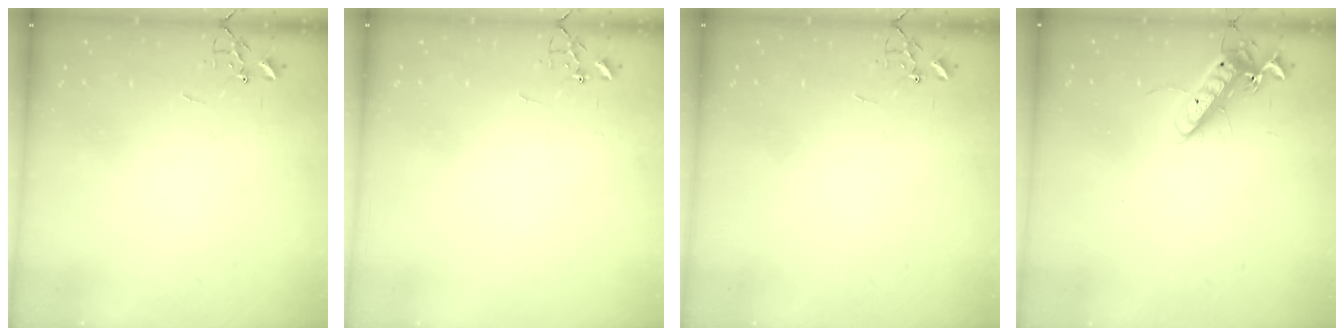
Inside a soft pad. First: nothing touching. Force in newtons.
{"total": 0.0}
{"total": 0.0}
{"total": 12.5, "press": 12.5, "slide": 1.1}